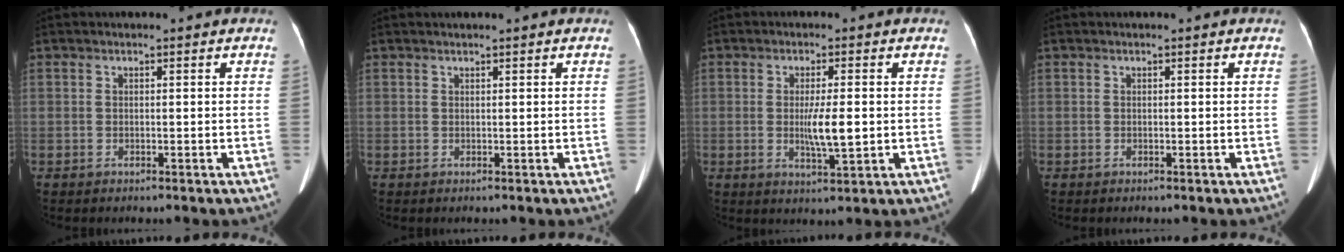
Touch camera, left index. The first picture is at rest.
{"total": 0.7, "force": [0.6, -0.1, 0.5], "torque": [-0.008, 0.010, 0.014]}
{"total": 5.1, "force": [-0.6, 0.6, 5.1], "torque": [-0.095, -0.012, -0.007]}
{"total": 0.0}